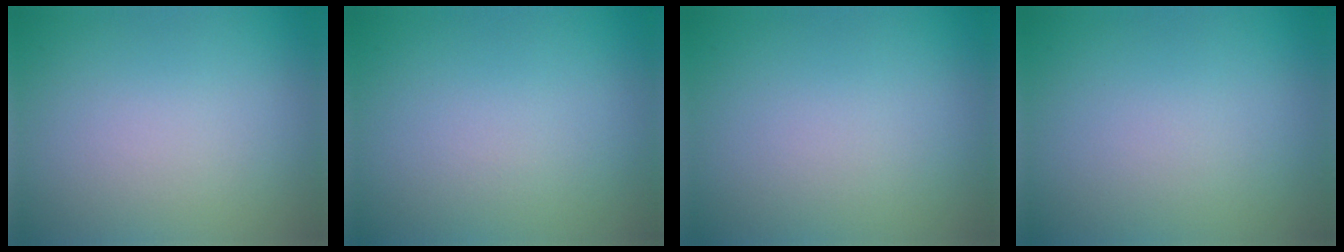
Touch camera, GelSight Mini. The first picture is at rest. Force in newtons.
{"total": 0.0}
{"total": 0.0}
{"total": 0.0}